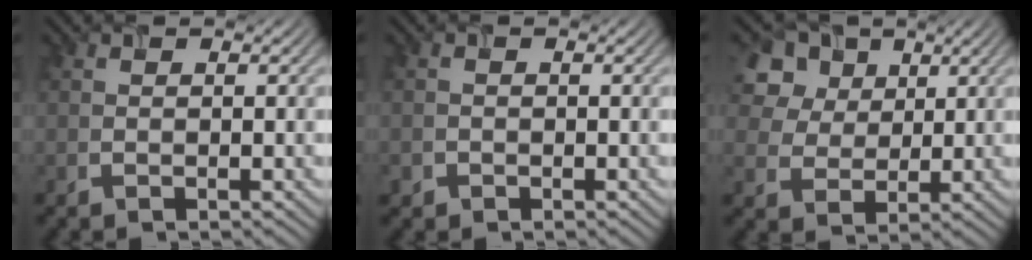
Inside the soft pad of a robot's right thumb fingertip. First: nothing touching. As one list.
[{"total": 1.1, "force": [-0.6, 0.9, -0.1], "torque": [0.006, -0.006, -0.014]}, {"total": 8.0, "force": [3.7, 5.9, 4.0], "torque": [-0.114, 0.009, 0.062]}]